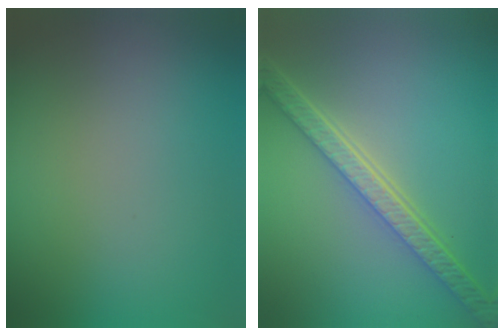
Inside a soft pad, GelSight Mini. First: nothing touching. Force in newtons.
{"total": 5.6, "press": 4.2, "slide": 3.7}